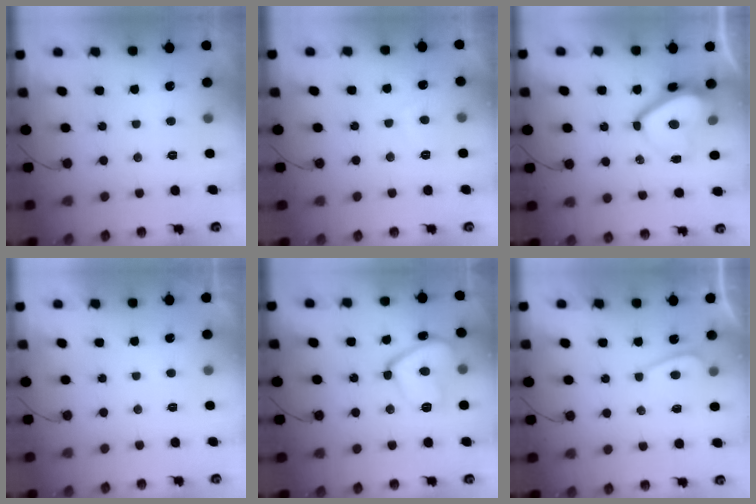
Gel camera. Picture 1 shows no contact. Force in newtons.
{"total": 2.9, "press": 2.9, "slide": 0.1}
{"total": 12.2, "press": 12.2, "slide": 1.0}
{"total": 2.1, "press": 2.1, "slide": 0.4}
{"total": 13.7, "press": 13.6, "slide": 1.3}
{"total": 3.5, "press": 3.3, "slide": 0.9}